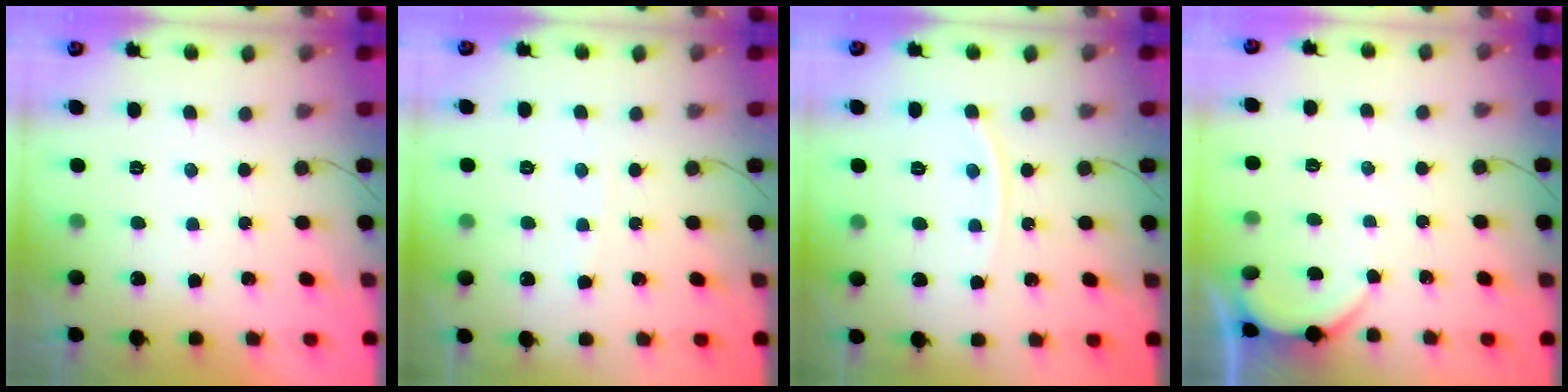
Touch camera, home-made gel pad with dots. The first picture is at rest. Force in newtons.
{"total": 1.8, "press": 1.8, "slide": 0.2}
{"total": 5.5, "press": 5.5, "slide": 0.8}
{"total": 2.1, "press": 2.1, "slide": 0.3}